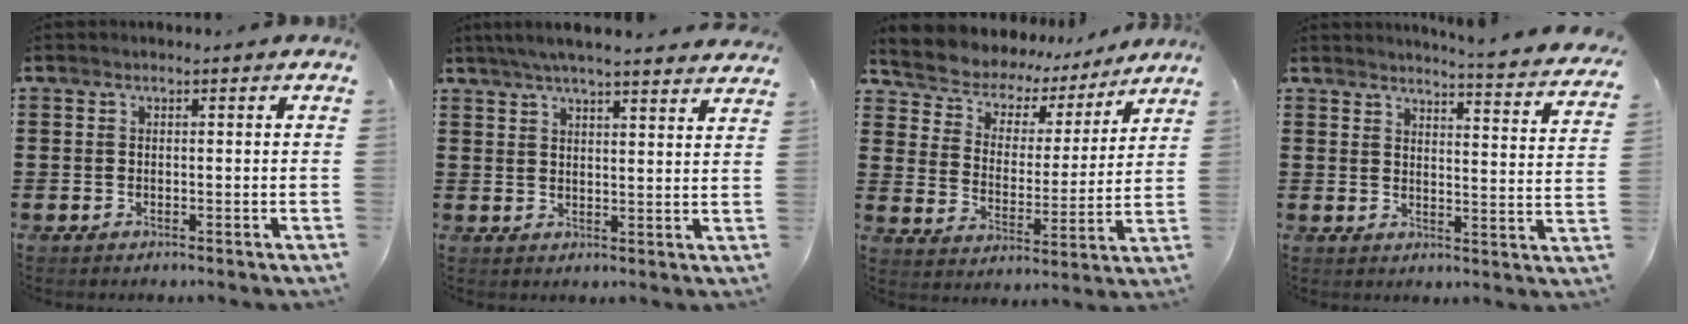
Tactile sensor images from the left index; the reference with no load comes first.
{"total": 4.8, "force": [4.4, 0.0, 1.9], "torque": [-0.049, -0.012, 0.079]}
{"total": 5.2, "force": [4.6, 2.3, -0.1], "torque": [-0.035, -0.038, 0.076]}
{"total": 3.9, "force": [3.7, -0.7, 0.9], "torque": [-0.021, -0.038, 0.056]}